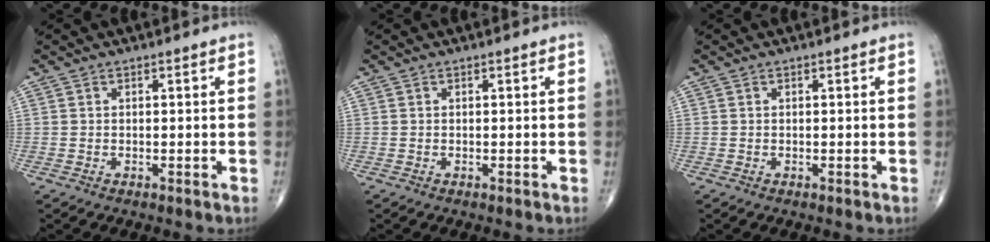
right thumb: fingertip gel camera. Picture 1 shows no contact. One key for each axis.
{"total": 0.0}
{"total": 0.0}